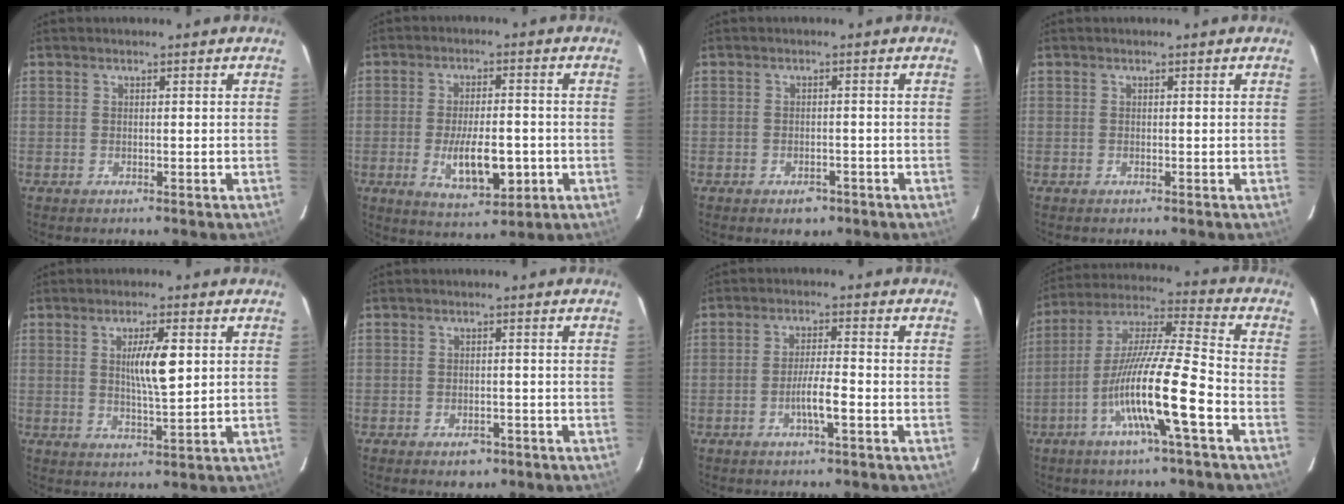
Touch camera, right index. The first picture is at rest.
{"total": 9.2, "force": [-2.2, 3.3, 8.4], "torque": [-0.147, -0.011, -0.028]}
{"total": 2.7, "force": [-1.8, 1.5, 1.3], "torque": [-0.016, 0.002, -0.016]}
{"total": 0.0}
{"total": 6.3, "force": [1.4, 0.8, 6.1], "torque": [-0.104, -0.001, 0.025]}
{"total": 2.6, "force": [-1.6, 1.5, 1.3], "torque": [-0.014, 0.002, -0.014]}
{"total": 4.4, "force": [-1.7, 0.1, 4.1], "torque": [-0.076, -0.003, -0.032]}
{"total": 15.3, "force": [-5.7, -0.1, 14.2], "torque": [-0.275, 0.000, -0.109]}